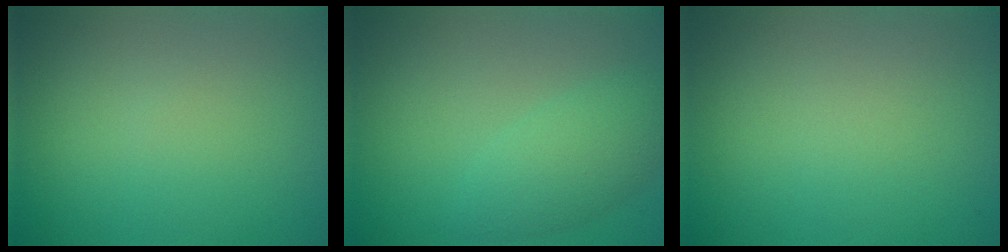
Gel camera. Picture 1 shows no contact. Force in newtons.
{"total": 3.1, "press": 3.1, "slide": 0.2}
{"total": 0.0}